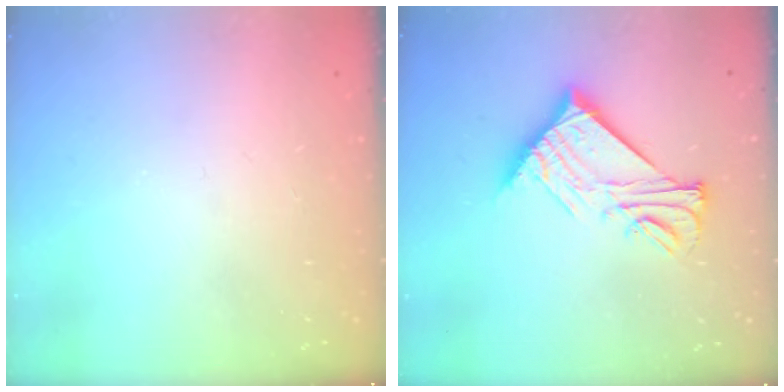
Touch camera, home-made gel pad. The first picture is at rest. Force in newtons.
{"total": 15.4, "press": 15.4, "slide": 0.4}